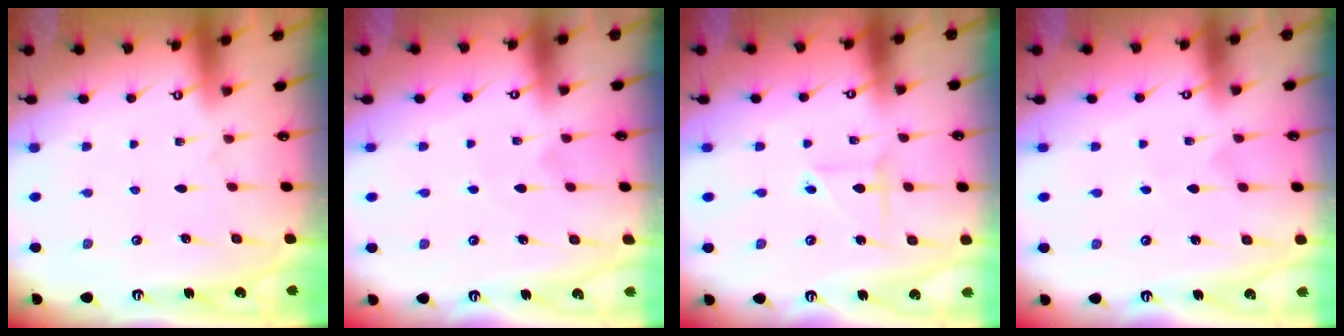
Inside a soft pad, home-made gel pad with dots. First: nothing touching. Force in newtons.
{"total": 3.3, "press": 3.3, "slide": 0.4}
{"total": 2.9, "press": 2.9, "slide": 0.2}
{"total": 3.0, "press": 3.0, "slide": 0.3}